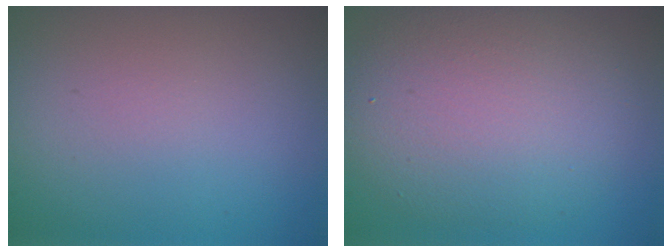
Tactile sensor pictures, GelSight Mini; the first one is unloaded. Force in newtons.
{"total": 7.2, "press": 7.2, "slide": 0.5}